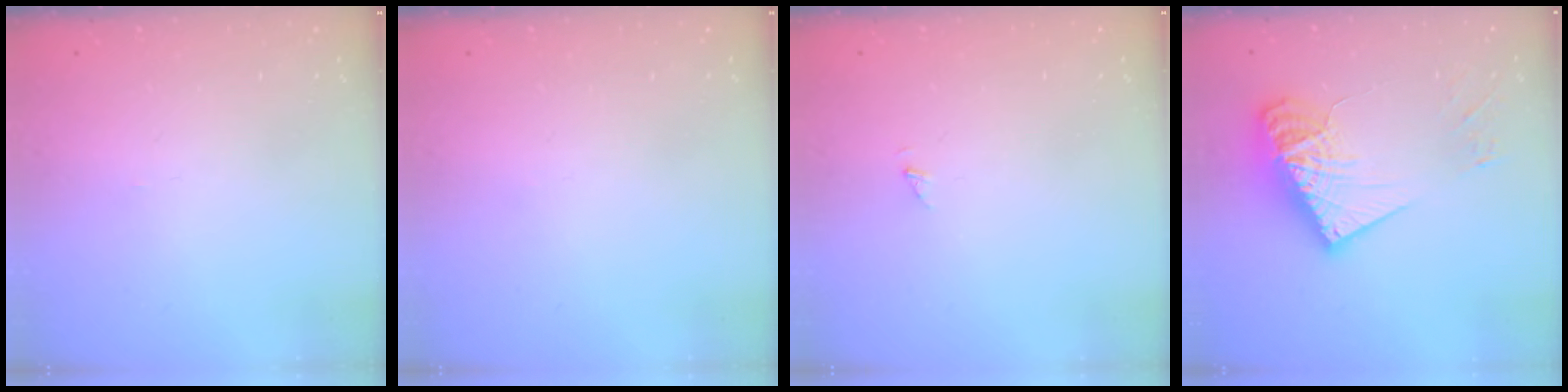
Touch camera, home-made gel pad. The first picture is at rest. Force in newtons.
{"total": 0.0}
{"total": 0.9, "press": 0.9, "slide": 0.1}
{"total": 19.7, "press": 19.7, "slide": 1.6}